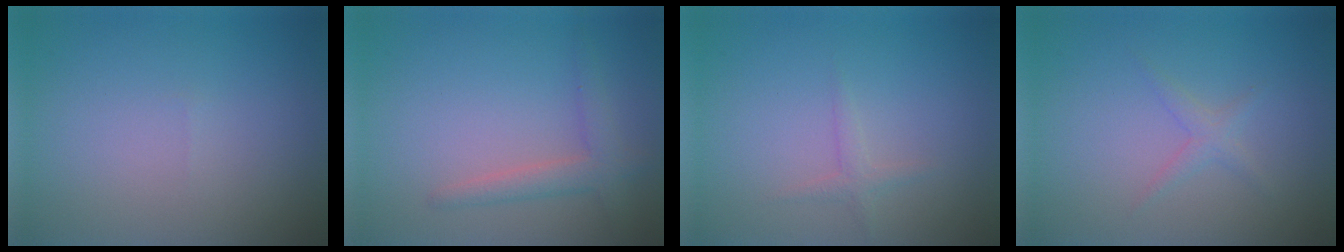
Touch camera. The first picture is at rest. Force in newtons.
{"total": 2.5, "press": 2.5, "slide": 0.1}
{"total": 1.1, "press": 1.1, "slide": 0.1}
{"total": 1.3, "press": 1.3, "slide": 0.1}